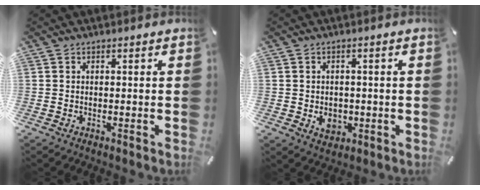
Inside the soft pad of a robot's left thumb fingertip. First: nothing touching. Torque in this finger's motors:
{"motor_torque": [0.00, 0.09, 0.02, -0.02, 0.01]}